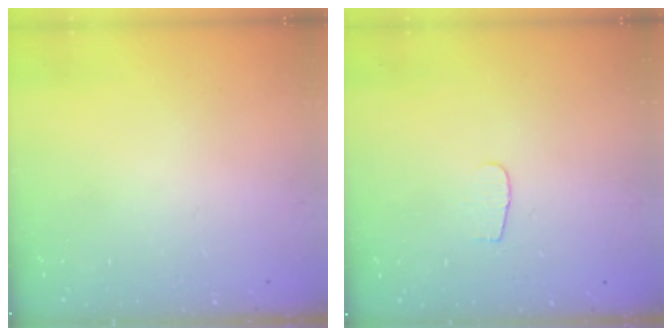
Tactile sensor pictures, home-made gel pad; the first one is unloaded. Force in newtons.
{"total": 3.2, "press": 3.2, "slide": 0.3}